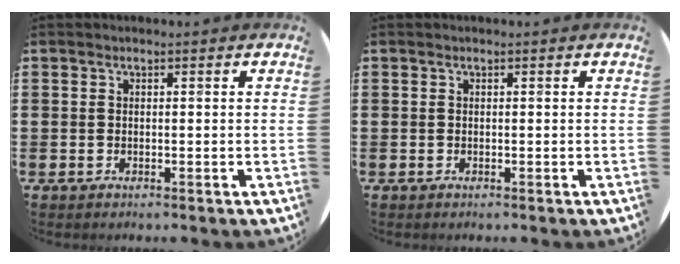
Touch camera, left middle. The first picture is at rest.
{"total": 0.0}